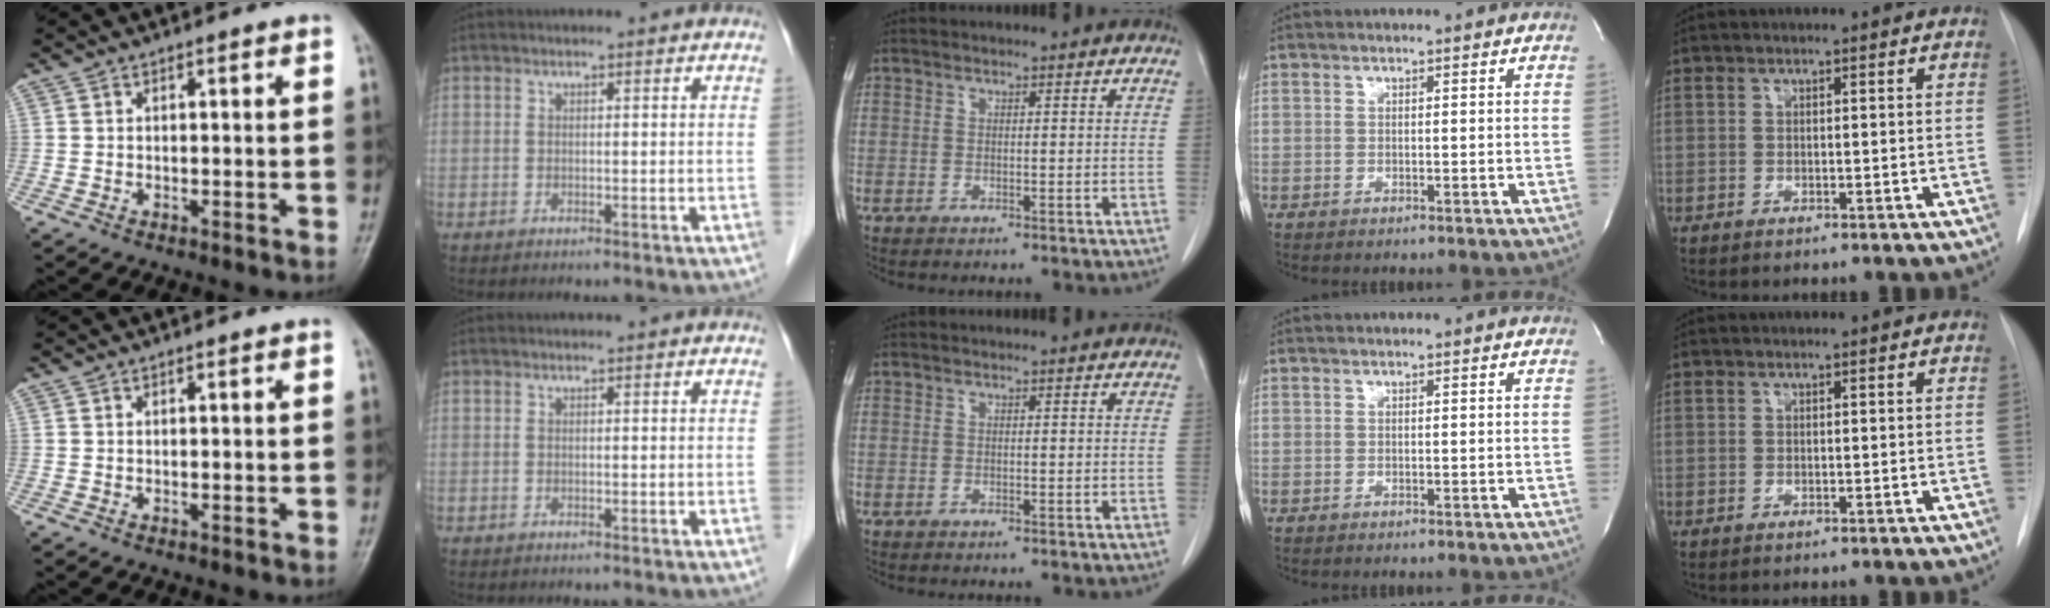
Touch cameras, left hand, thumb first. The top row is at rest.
{}